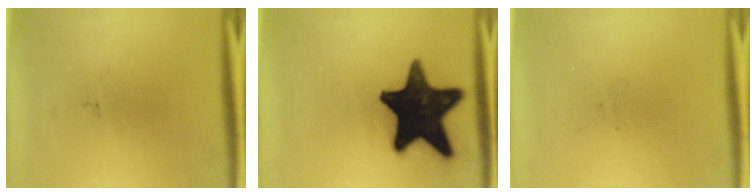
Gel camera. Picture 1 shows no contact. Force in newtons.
{"total": 19.7}
{"total": 0.0}